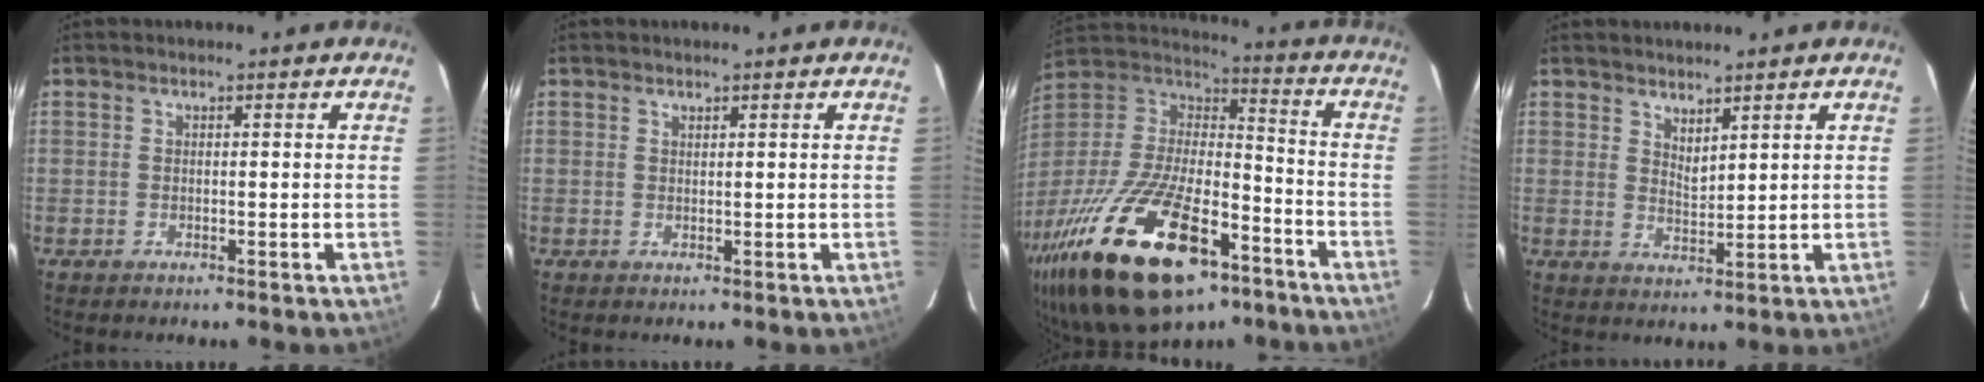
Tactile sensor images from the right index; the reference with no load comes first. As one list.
[{"total": 0.5, "force": [0.5, 0.1, 0.1], "torque": [-0.001, 0.001, 0.010]}, {"total": 34.5, "force": [-19.5, 15.2, 24.1], "torque": [-0.490, -0.035, -0.311]}, {"total": 3.3, "force": [2.8, 1.0, 1.5], "torque": [-0.023, -0.003, 0.048]}]